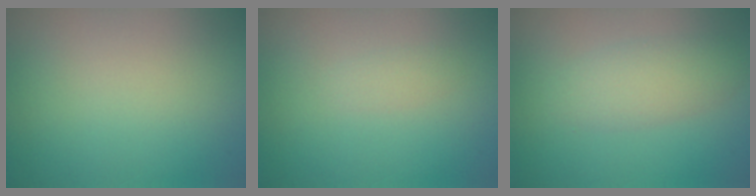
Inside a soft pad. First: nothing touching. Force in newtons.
{"total": 0.8, "press": 0.8, "slide": 0.1}
{"total": 2.9, "press": 2.9, "slide": 0.1}